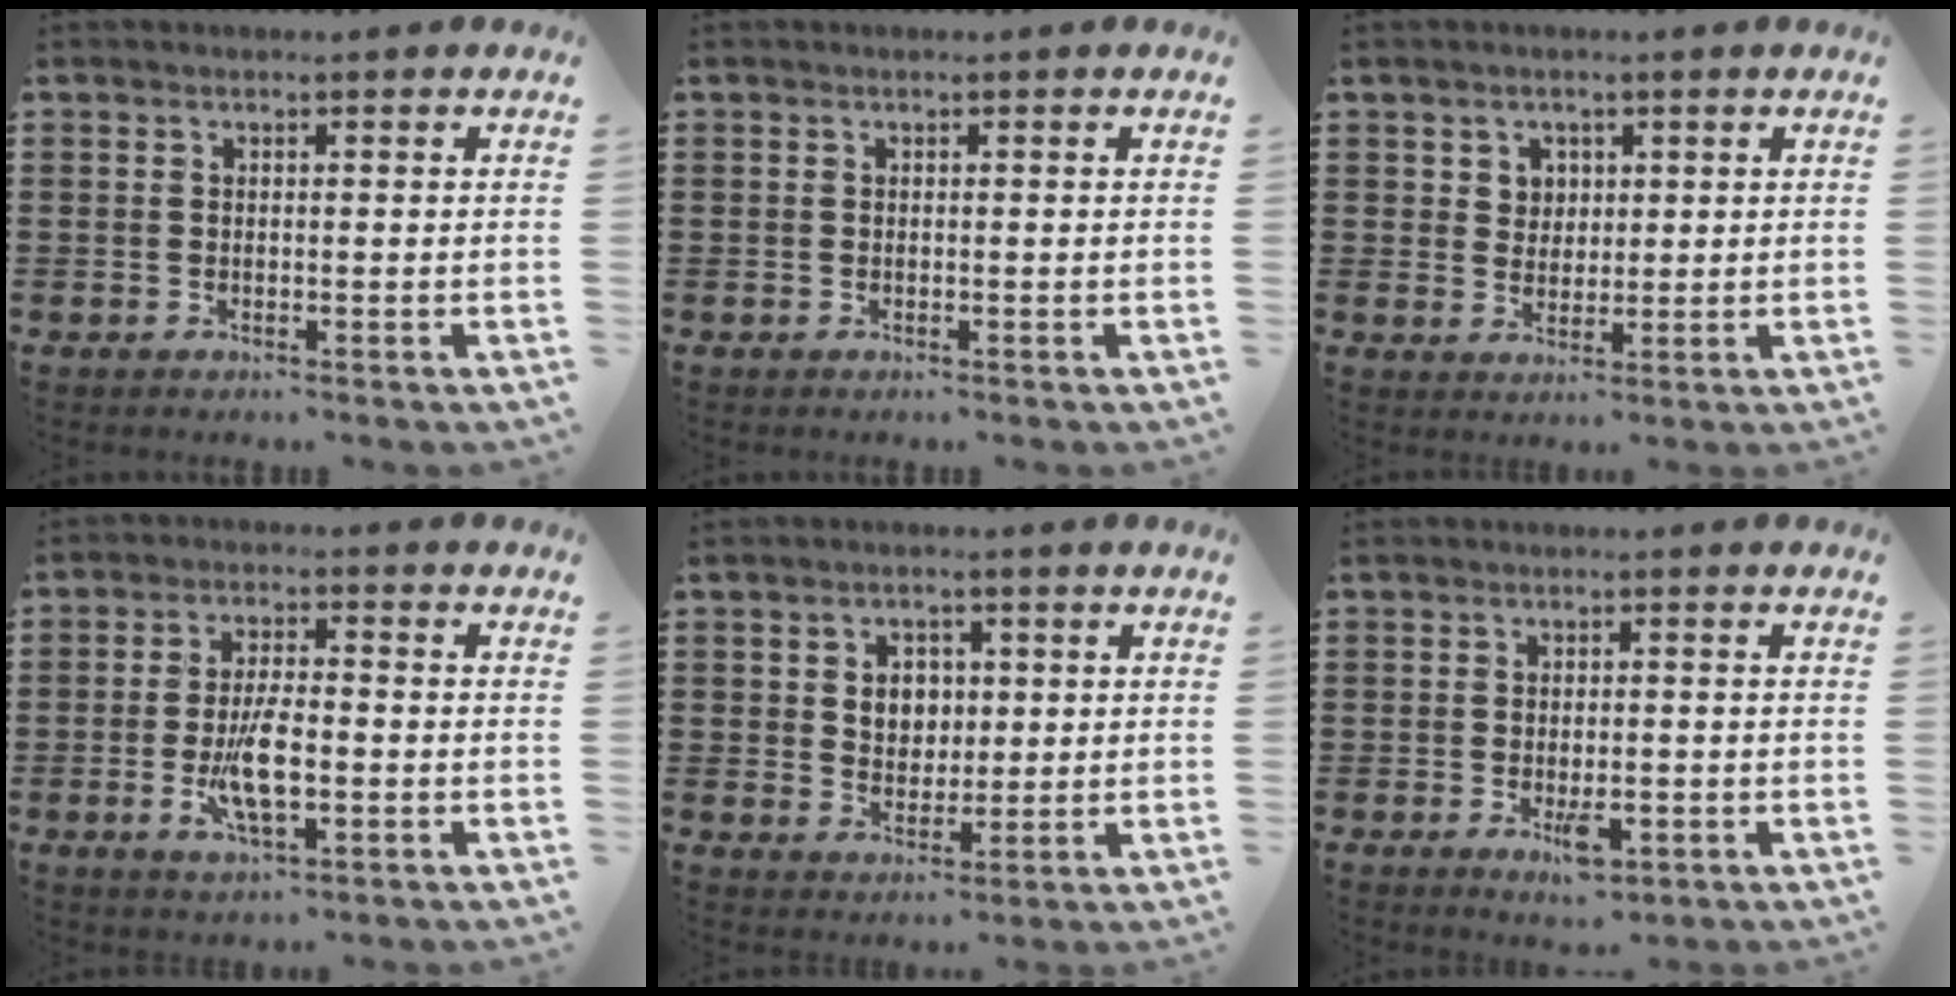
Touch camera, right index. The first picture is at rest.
{"total": 0.0}
{"total": 3.0, "force": [1.4, 2.6, 0.5], "torque": [-0.013, 0.008, 0.023]}
{"total": 7.3, "force": [-1.7, 2.5, 6.7], "torque": [-0.145, -0.012, -0.035]}
{"total": 3.9, "force": [0.8, 3.3, 1.8], "torque": [-0.040, 0.009, 0.009]}
{"total": 3.5, "force": [-1.3, 1.5, 3.0], "torque": [-0.050, 0.002, -0.020]}